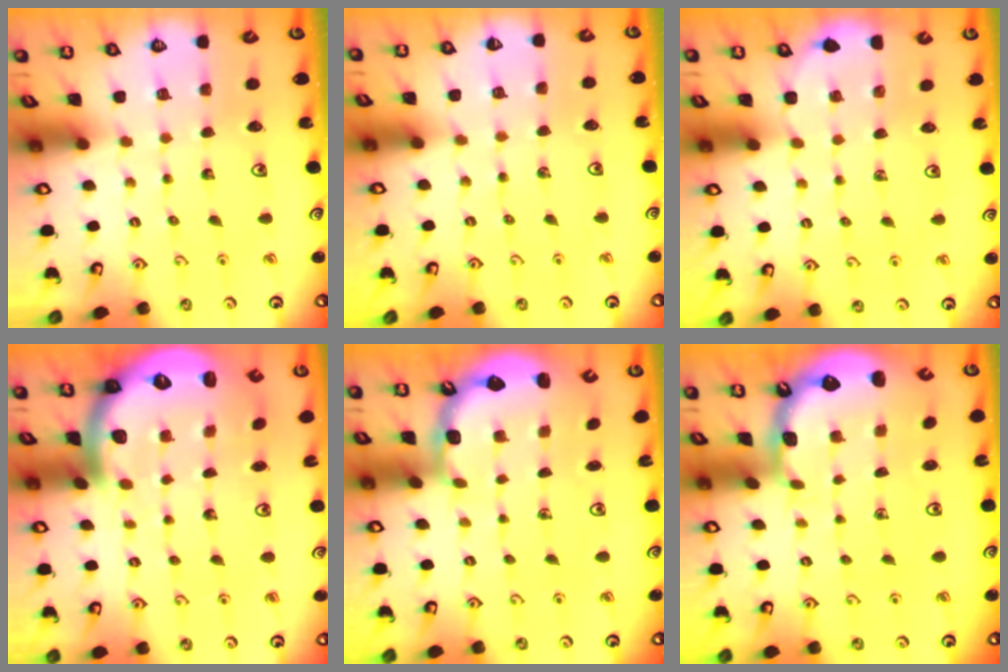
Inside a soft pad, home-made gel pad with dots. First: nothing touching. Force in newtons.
{"total": 2.0, "press": 2.0, "slide": 0.3}
{"total": 1.7, "press": 1.5, "slide": 0.8}
{"total": 4.6, "press": 4.6, "slide": 0.6}
{"total": 2.6, "press": 2.3, "slide": 1.3}
{"total": 1.2, "press": 1.2, "slide": 0.1}